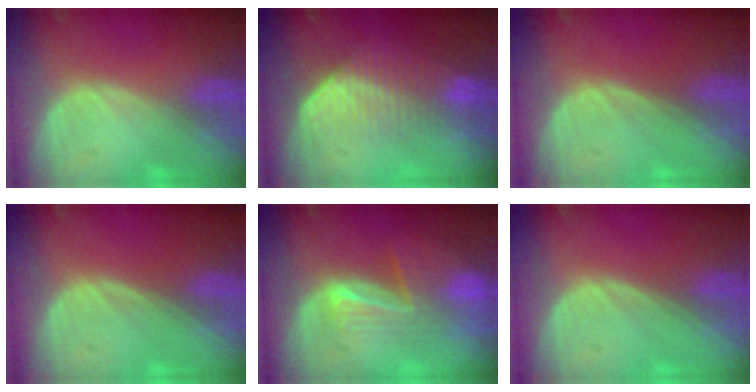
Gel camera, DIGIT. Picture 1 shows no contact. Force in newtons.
{"total": 7.3, "press": 6.3, "slide": 3.7}
{"total": 0.0}
{"total": 0.0}
{"total": 8.1, "press": 7.0, "slide": 4.1}
{"total": 0.0}